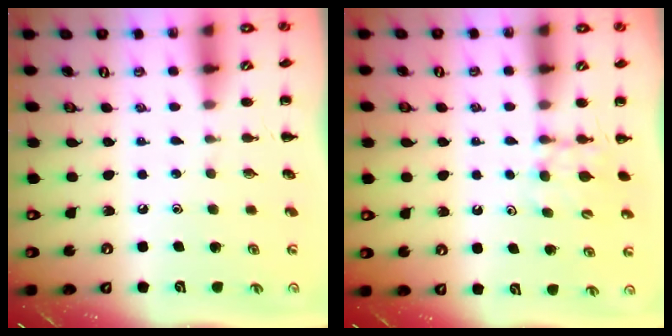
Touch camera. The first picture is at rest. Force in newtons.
{"total": 7.2, "press": 7.1, "slide": 1.6}